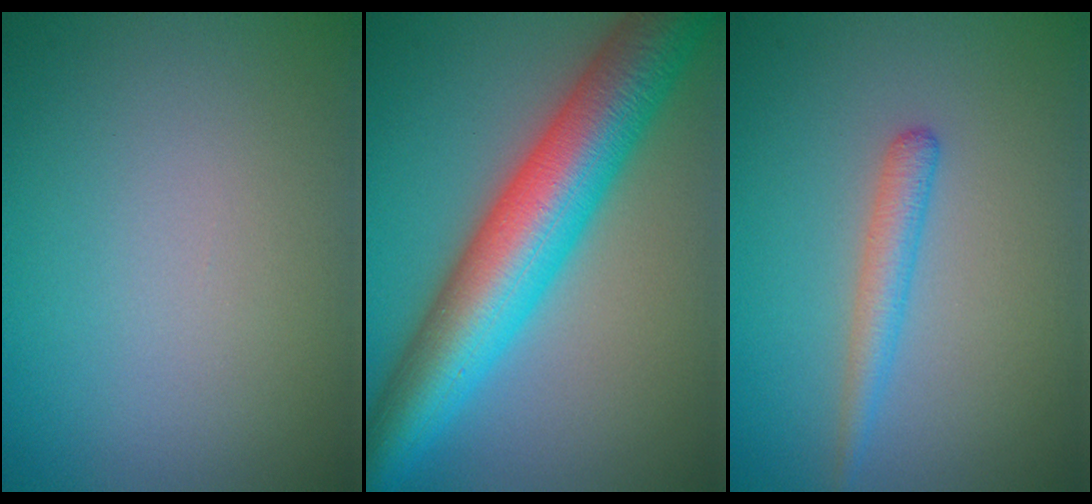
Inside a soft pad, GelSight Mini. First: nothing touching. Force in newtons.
{"total": 11.4, "press": 11.4, "slide": 0.4}
{"total": 2.0, "press": 1.9, "slide": 0.1}